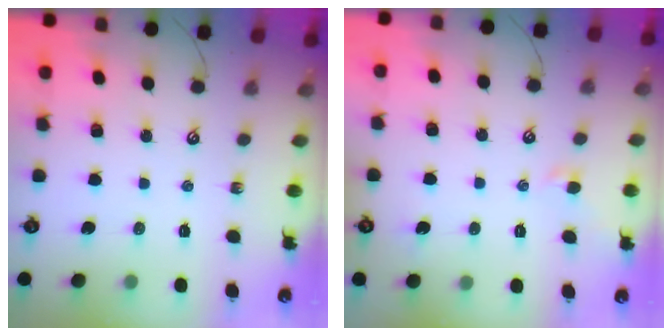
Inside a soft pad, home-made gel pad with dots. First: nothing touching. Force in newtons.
{"total": 1.1, "press": 1.1, "slide": 0.4}